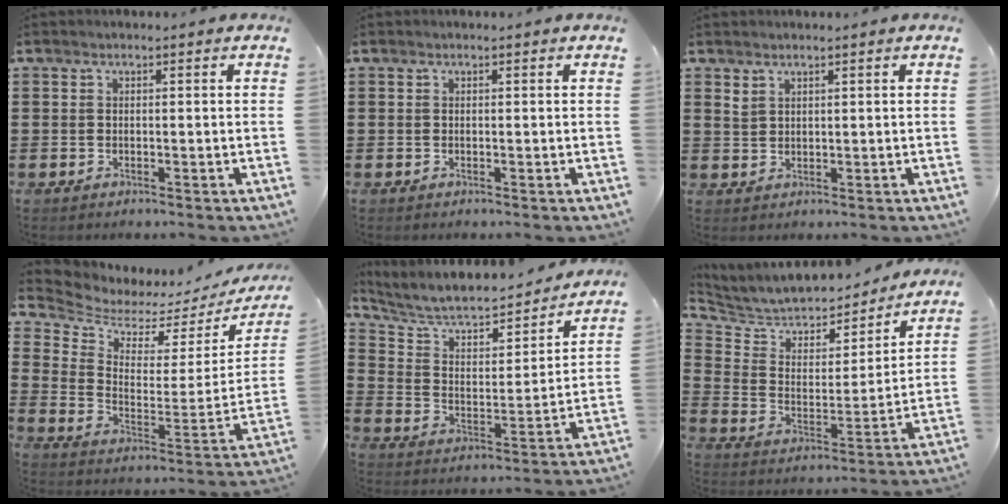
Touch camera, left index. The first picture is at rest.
{"total": 0.0}
{"total": 1.7, "force": [1.5, 0.7, 0.5], "torque": [-0.014, -0.001, 0.030]}
{"total": 4.4, "force": [4.2, 1.2, 0.3], "torque": [-0.039, -0.046, 0.067]}
{"total": 6.6, "force": [5.8, 2.1, 2.2], "torque": [-0.074, -0.039, 0.096]}
{"total": 5.4, "force": [5.1, 1.8, 0.4], "torque": [-0.046, -0.043, 0.082]}